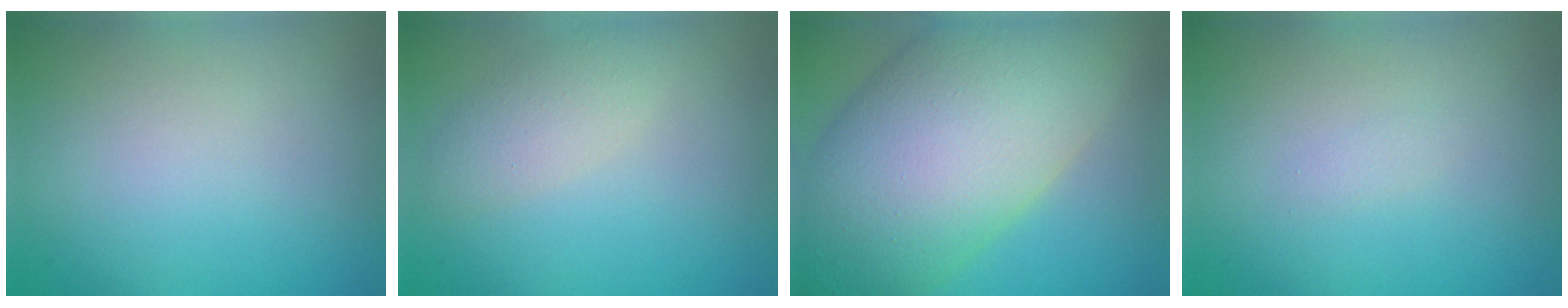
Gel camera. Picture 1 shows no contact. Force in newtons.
{"total": 2.6, "press": 2.6, "slide": 0.2}
{"total": 15.9, "press": 15.9, "slide": 0.6}
{"total": 0.6, "press": 0.6, "slide": 0.0}